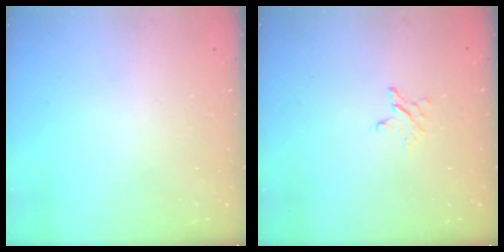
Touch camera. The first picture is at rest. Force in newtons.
{"total": 2.5, "press": 2.5, "slide": 0.2}